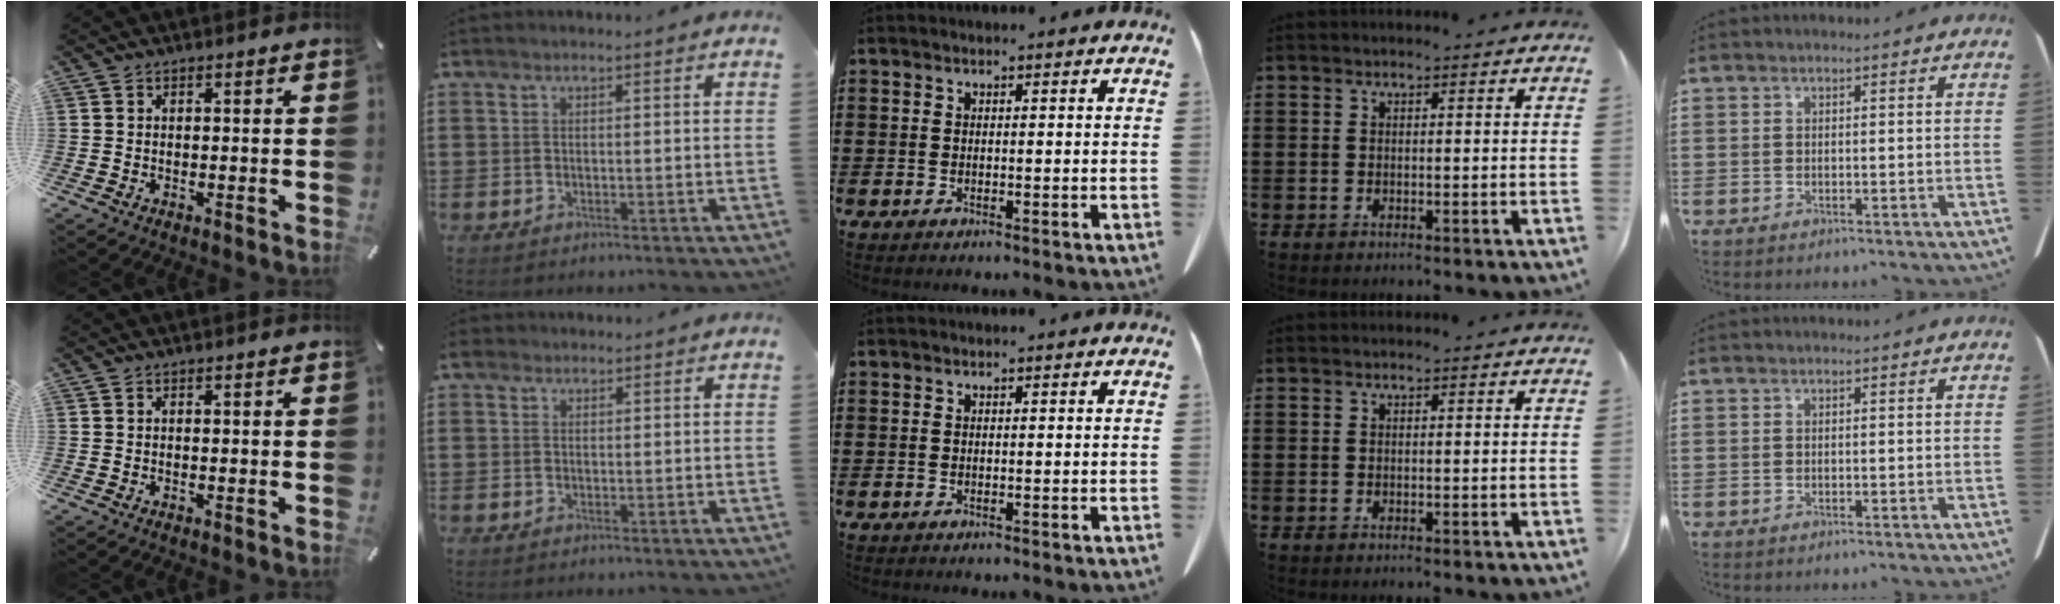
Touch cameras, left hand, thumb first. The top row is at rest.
{"index": {"total": 1.2, "force": [0.6, 0.9, 0.5], "torque": [-0.012, 0.007, 0.011]}}